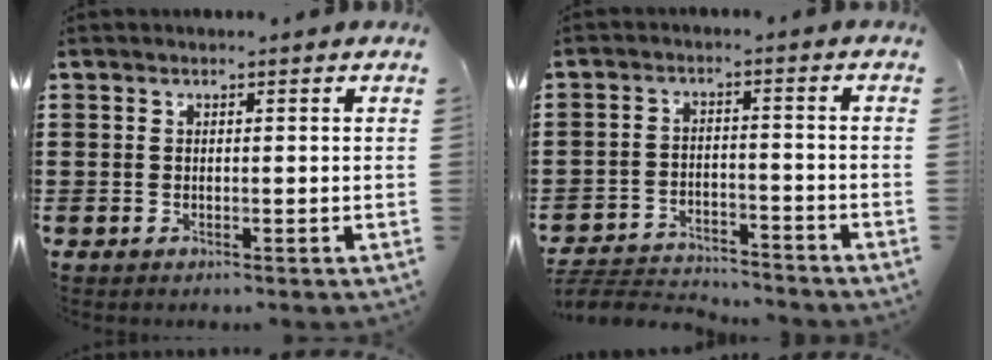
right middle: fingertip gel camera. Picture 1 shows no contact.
{"total": 3.9, "force": [-3.8, 0.6, 0.4], "torque": [-0.018, 0.003, -0.085]}